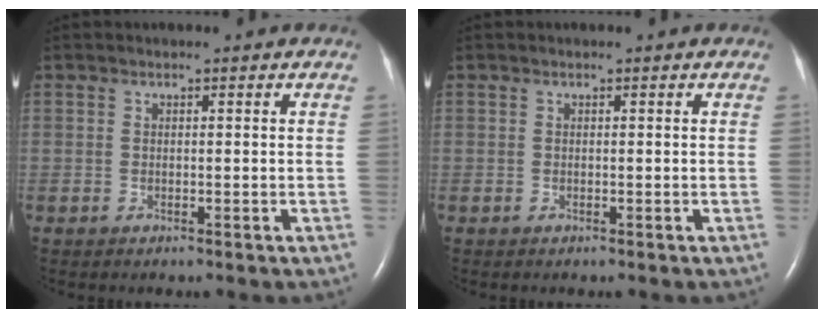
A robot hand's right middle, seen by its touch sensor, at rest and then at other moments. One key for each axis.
{"total": 0.0}